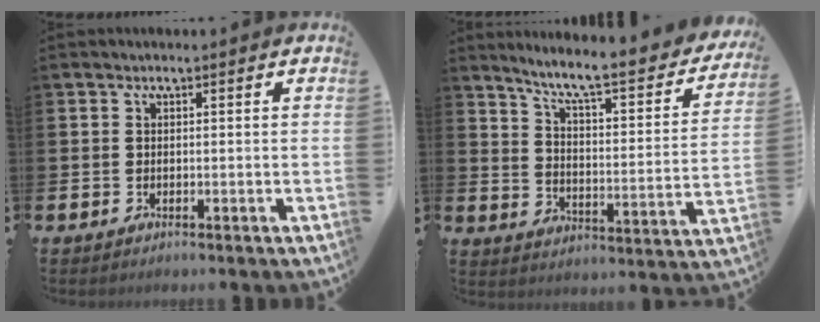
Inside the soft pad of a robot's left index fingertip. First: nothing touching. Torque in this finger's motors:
{"motor_torque": [-0.11, -0.91, 0.60, 0.20]}